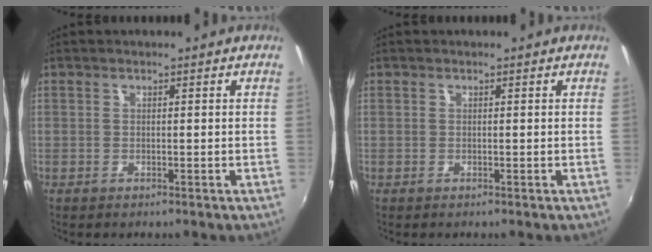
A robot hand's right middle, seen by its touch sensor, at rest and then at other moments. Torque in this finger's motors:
{"motor_torque": [-0.06, -0.07, 0.00, 0.00]}